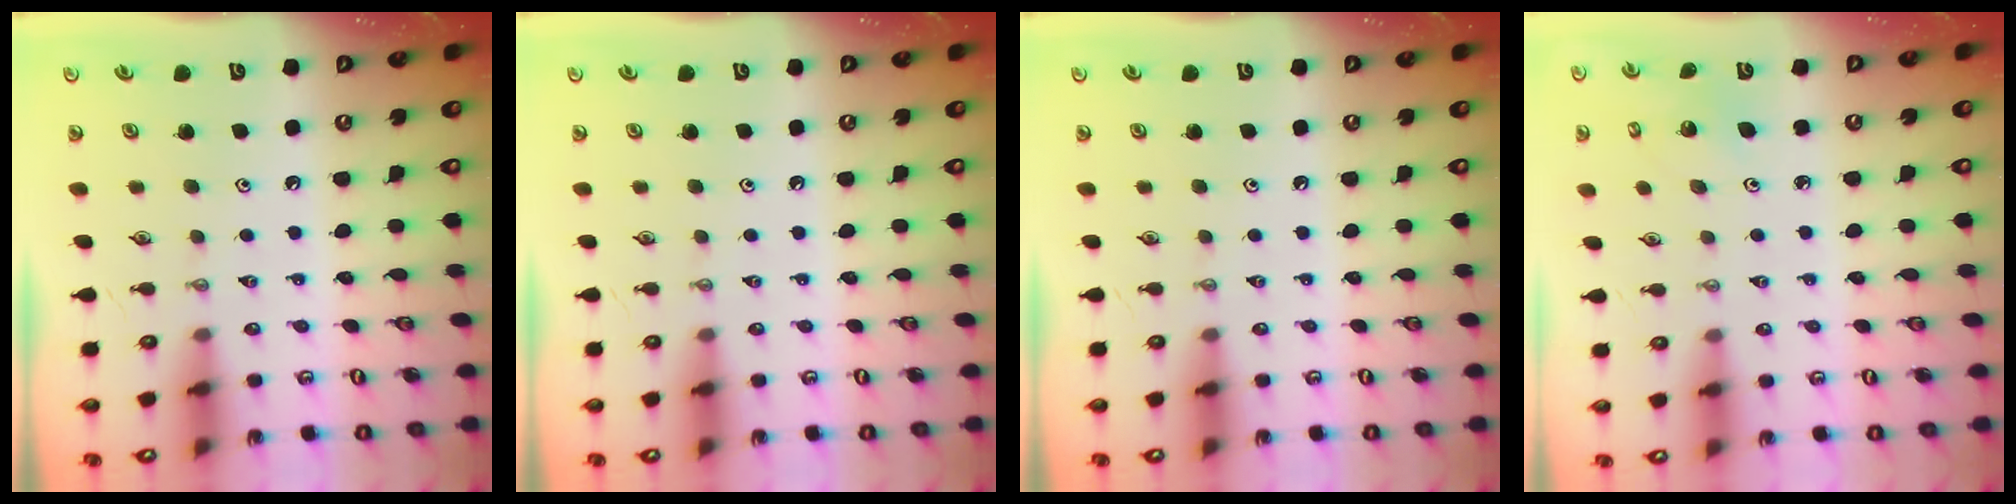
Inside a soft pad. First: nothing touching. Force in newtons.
{"total": 0.0}
{"total": 0.0}
{"total": 2.6, "press": 2.6, "slide": 0.2}